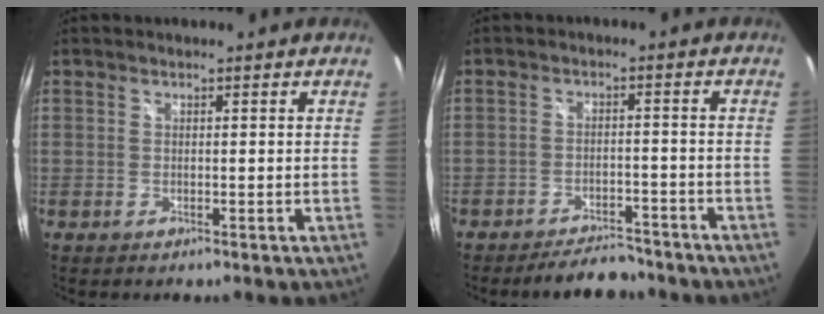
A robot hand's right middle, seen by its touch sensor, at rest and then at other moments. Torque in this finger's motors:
{"motor_torque": [1.08, -1.06, 0.52, 0.21]}